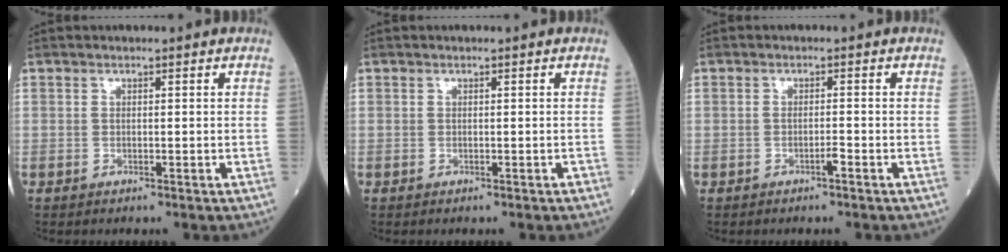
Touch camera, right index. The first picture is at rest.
{"total": 0.0}
{"total": 1.1, "force": [-0.7, 0.0, 0.9], "torque": [-0.017, 0.001, -0.012]}